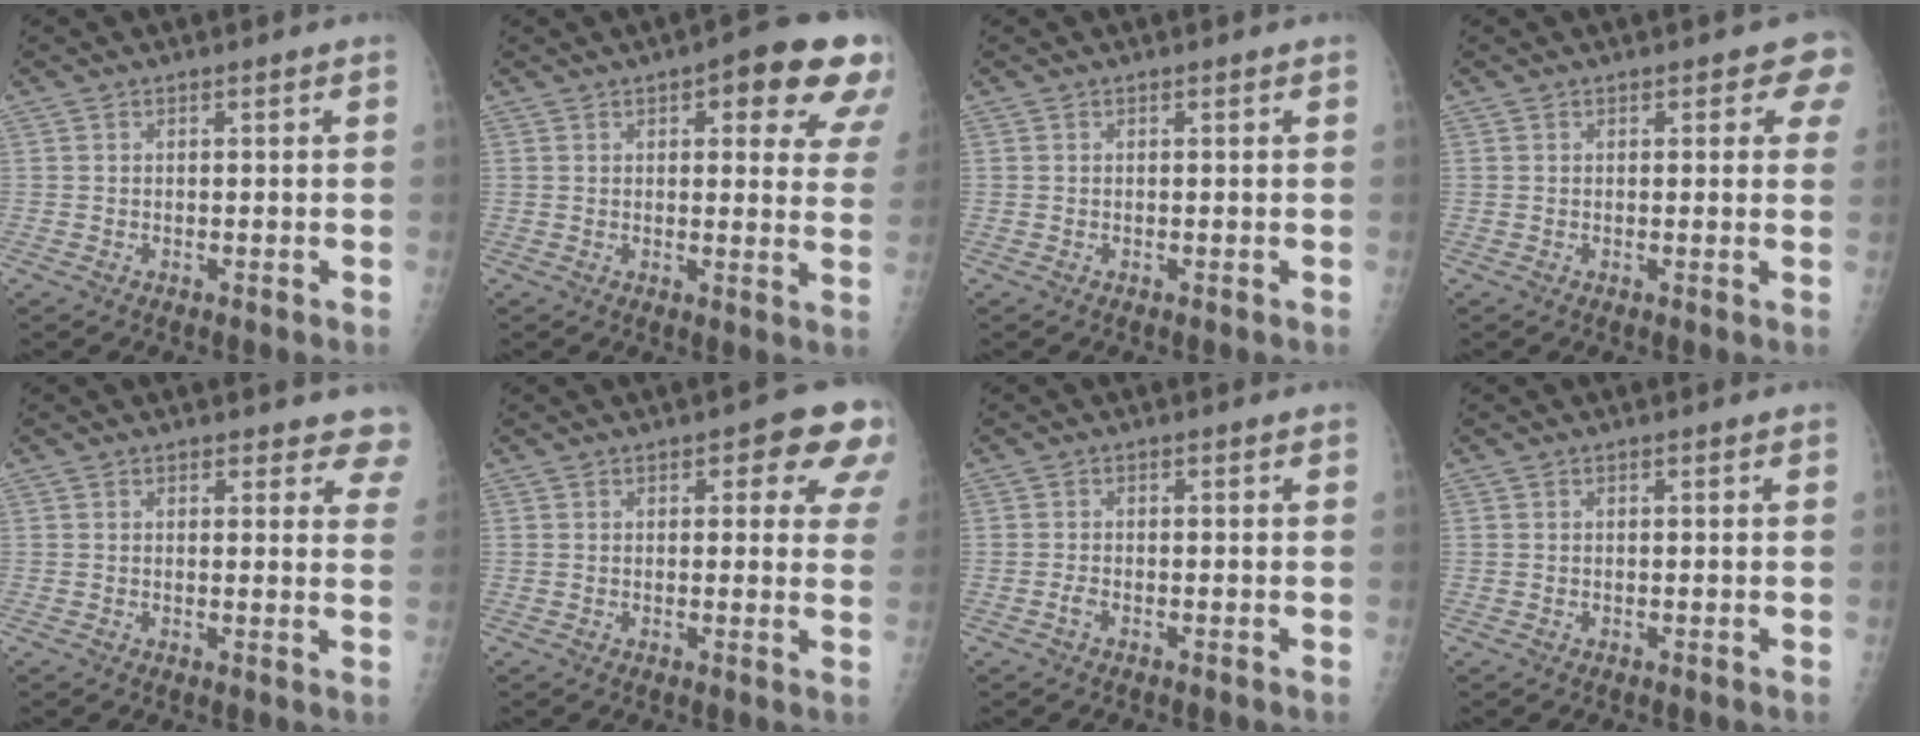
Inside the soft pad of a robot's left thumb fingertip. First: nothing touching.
{"total": 15.1, "force": [7.9, 5.4, 11.7], "torque": [-0.104, -0.025, 0.084]}
{"total": 0.0}
{"total": 4.3, "force": [2.4, 2.4, 2.7], "torque": [0.007, -0.005, 0.015]}
{"total": 6.9, "force": [6.3, 2.6, 1.1], "torque": [0.041, -0.025, 0.043]}
{"total": 8.7, "force": [4.3, 4.0, 6.5], "torque": [-0.026, -0.011, 0.039]}
{"total": 1.1, "force": [-0.6, 0.5, 0.8], "torque": [-0.016, 0.000, -0.013]}
{"total": 0.0}